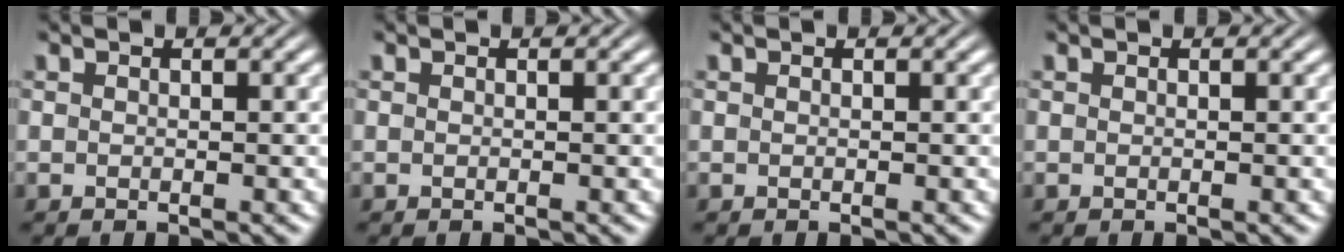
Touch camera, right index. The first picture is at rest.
{"total": 0.0}
{"total": 0.0}
{"total": 0.0}